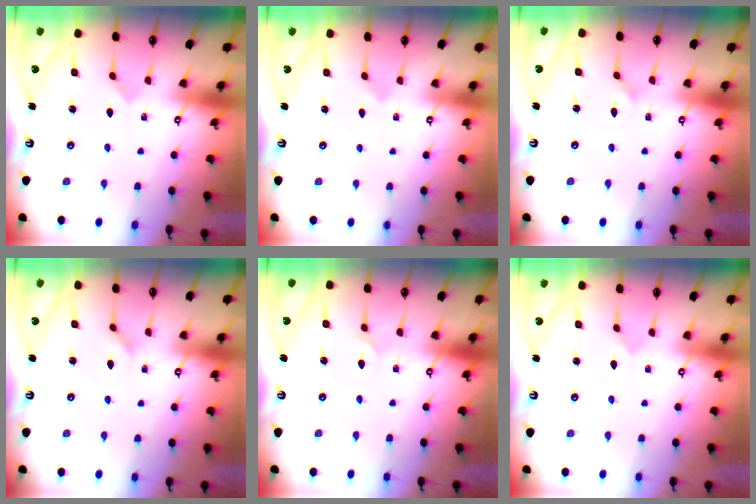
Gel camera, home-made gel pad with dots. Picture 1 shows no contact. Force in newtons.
{"total": 2.2, "press": 2.2, "slide": 0.1}
{"total": 1.6, "press": 1.6, "slide": 0.0}
{"total": 1.2, "press": 1.1, "slide": 0.2}
{"total": 1.1, "press": 1.1, "slide": 0.1}
{"total": 0.0}